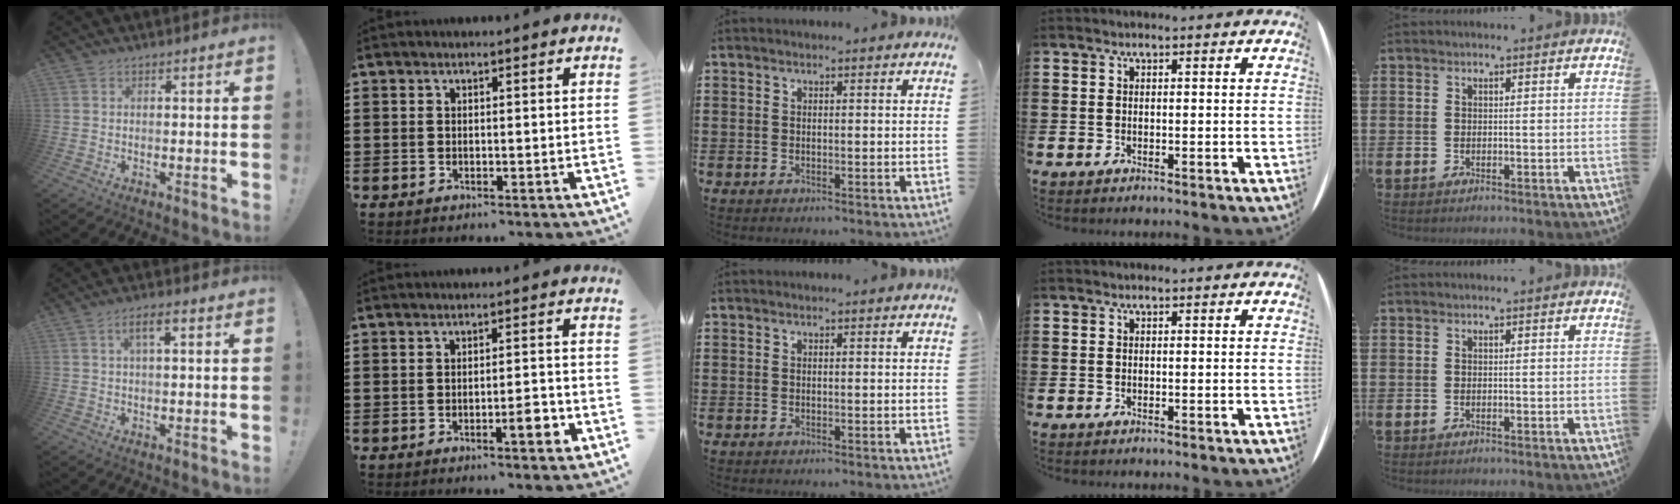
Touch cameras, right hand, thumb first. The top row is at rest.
{"thumb": {"total": 4.1, "force": [0.9, 1.0, 3.9], "torque": [-0.064, 0.003, 0.010]}, "index": {"total": 3.8, "force": [-1.7, 0.7, 3.3], "torque": [-0.043, -0.003, -0.030]}}